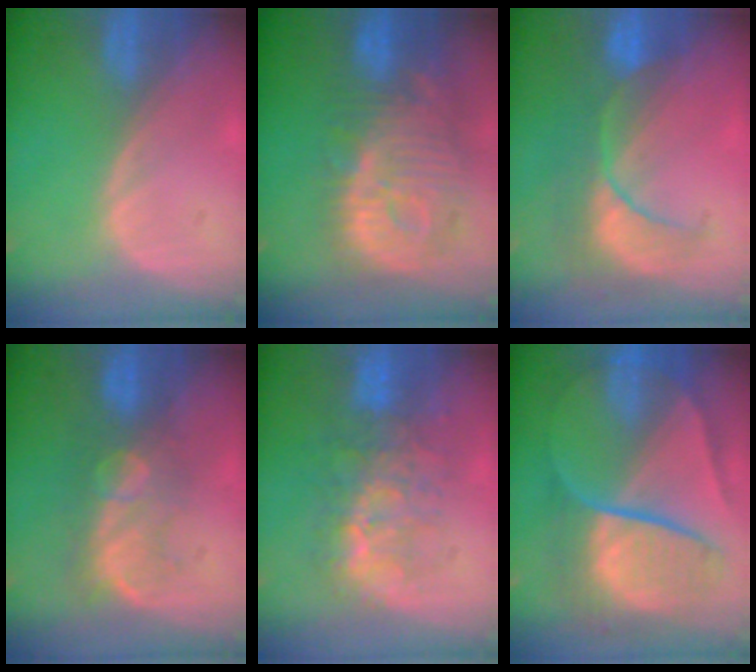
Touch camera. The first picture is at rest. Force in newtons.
{"total": 13.4, "press": 11.6, "slide": 6.6}
{"total": 8.4, "press": 8.1, "slide": 2.2}
{"total": 7.6, "press": 7.3, "slide": 2.1}
{"total": 9.3, "press": 8.4, "slide": 4.1}
{"total": 10.4, "press": 10.3, "slide": 1.1}